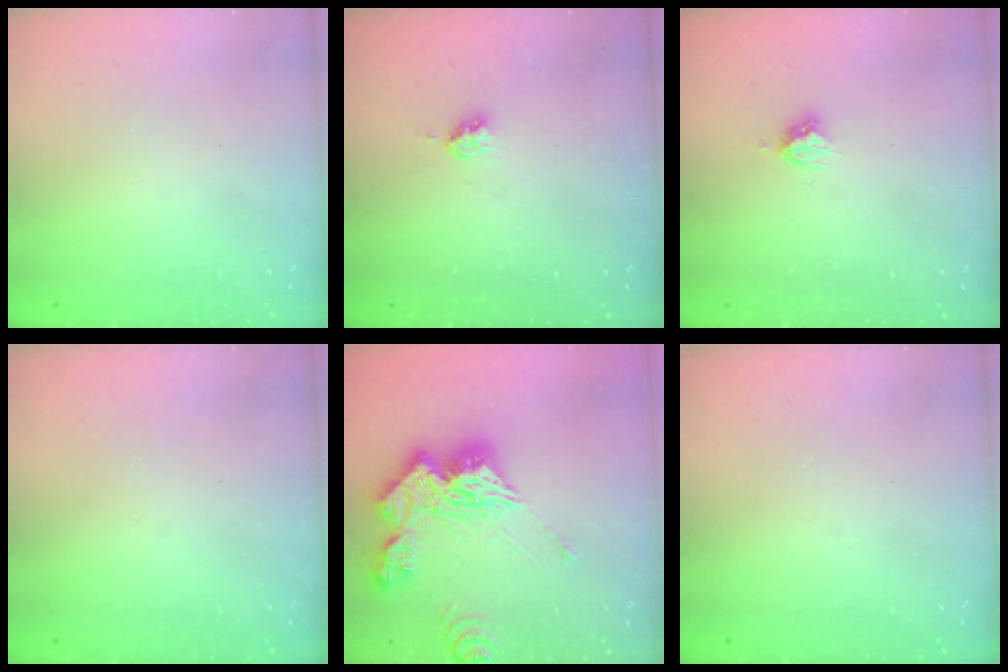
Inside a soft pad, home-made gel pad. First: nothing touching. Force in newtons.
{"total": 2.8, "press": 2.8, "slide": 0.3}
{"total": 4.7, "press": 4.7, "slide": 0.5}
{"total": 0.0}
{"total": 19.8, "press": 19.6, "slide": 2.4}
{"total": 0.6, "press": 0.3, "slide": 0.5}